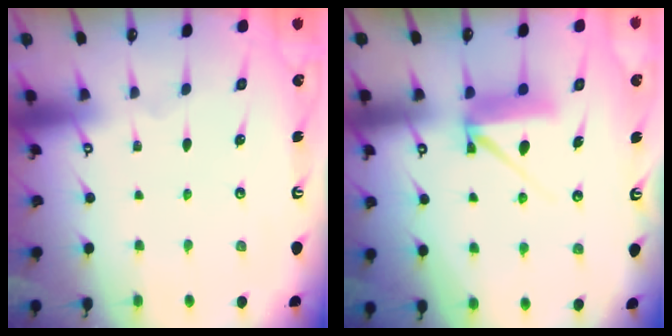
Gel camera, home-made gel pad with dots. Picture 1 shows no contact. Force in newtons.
{"total": 8.4, "press": 8.3, "slide": 0.6}